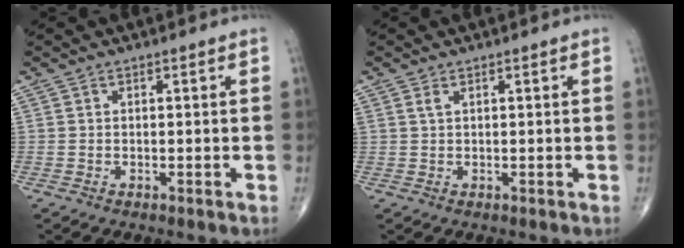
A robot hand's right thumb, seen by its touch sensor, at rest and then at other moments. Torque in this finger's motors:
{"motor_torque": [-0.04, -0.02, 0.30, 0.18, 0.02]}